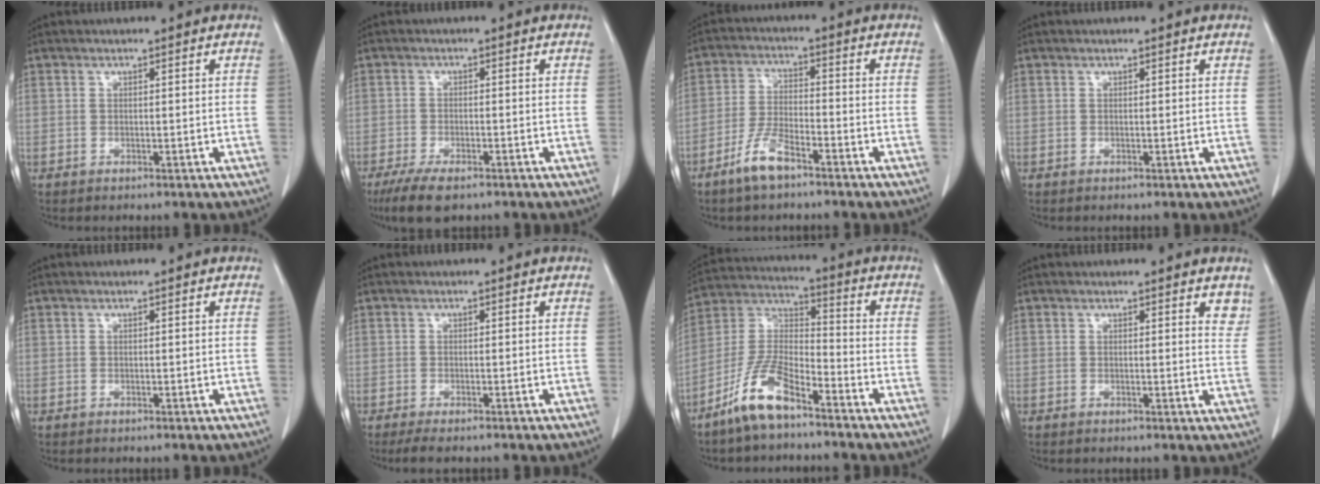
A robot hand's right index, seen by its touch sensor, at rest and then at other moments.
{"total": 5.9, "force": [-4.1, 2.0, 3.7], "torque": [-0.070, -0.011, -0.070]}
{"total": 6.4, "force": [-4.5, 1.7, 4.3], "torque": [-0.093, -0.003, -0.088]}
{"total": 0.0}
{"total": 0.0}
{"total": 2.4, "force": [-1.8, 0.5, 1.4], "torque": [-0.026, -0.008, -0.030]}
{"total": 10.7, "force": [-7.4, 3.0, 7.1], "torque": [-0.156, -0.002, -0.150]}
{"total": 3.1, "force": [2.5, 0.9, 1.6], "torque": [-0.011, -0.012, 0.018]}